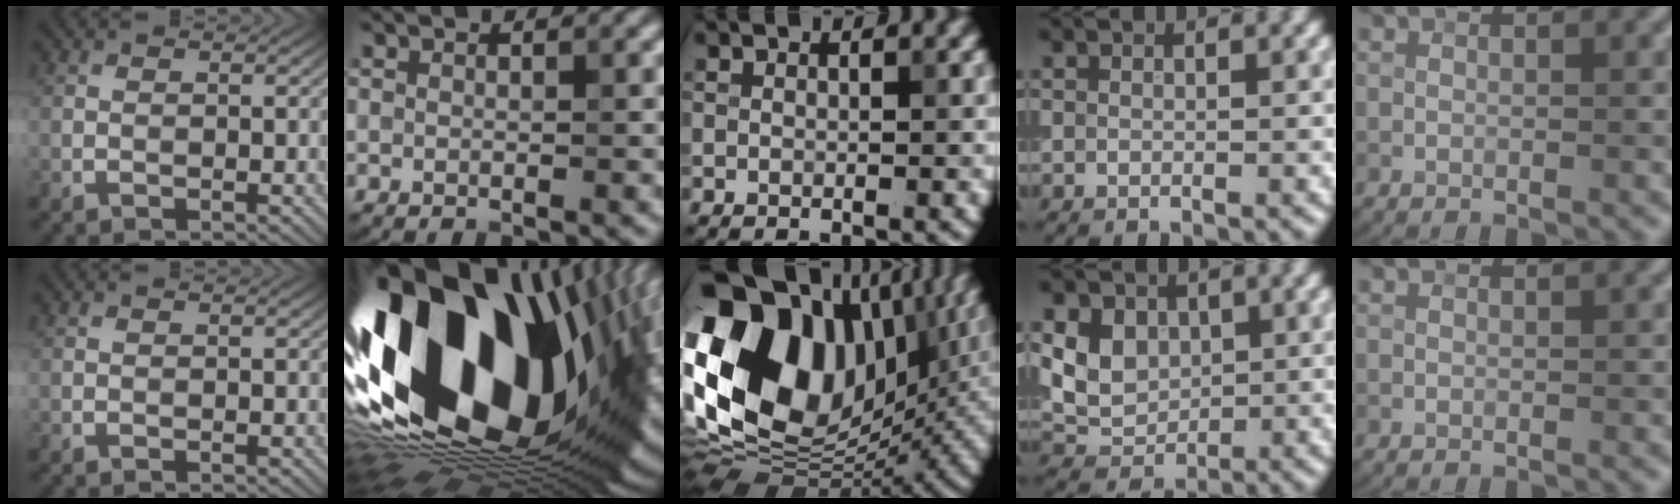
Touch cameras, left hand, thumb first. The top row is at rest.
{"index": {"total": 22.1, "force": [4.2, 12.3, 17.9], "torque": [-0.316, -0.027, 0.065]}, "middle": {"total": 20.9, "force": [4.4, 14.6, 14.4], "torque": [-0.295, -0.002, 0.089]}, "ring": {"total": 4.4, "force": [1.0, 3.6, 2.3], "torque": [-0.046, -0.003, 0.016]}}